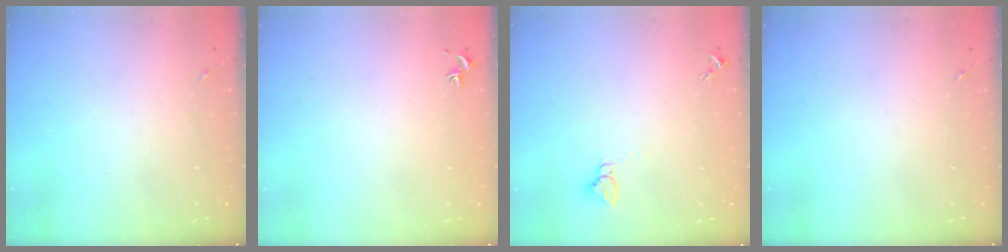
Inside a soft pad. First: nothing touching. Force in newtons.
{"total": 0.8, "press": 0.7, "slide": 0.3}
{"total": 2.7, "press": 2.7, "slide": 0.1}
{"total": 0.0}